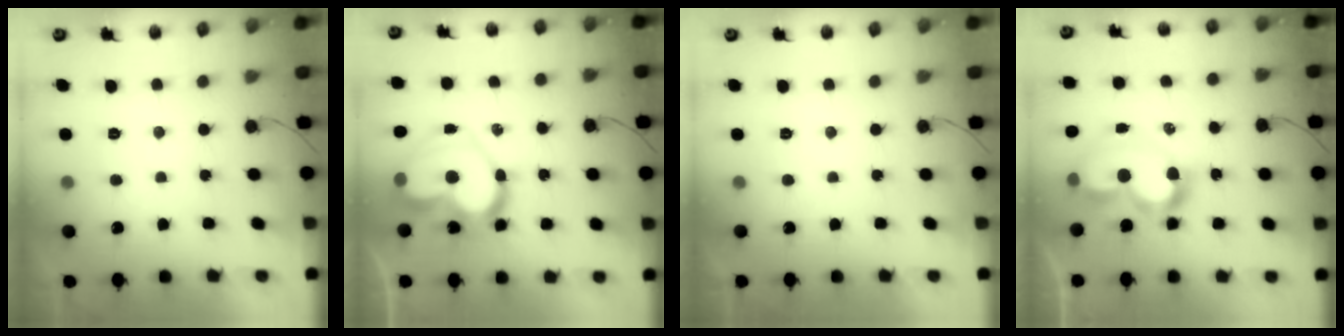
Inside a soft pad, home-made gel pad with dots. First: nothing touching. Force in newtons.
{"total": 18.0, "press": 17.9, "slide": 1.8}
{"total": 1.7, "press": 1.7, "slide": 0.0}
{"total": 12.4, "press": 12.3, "slide": 1.4}